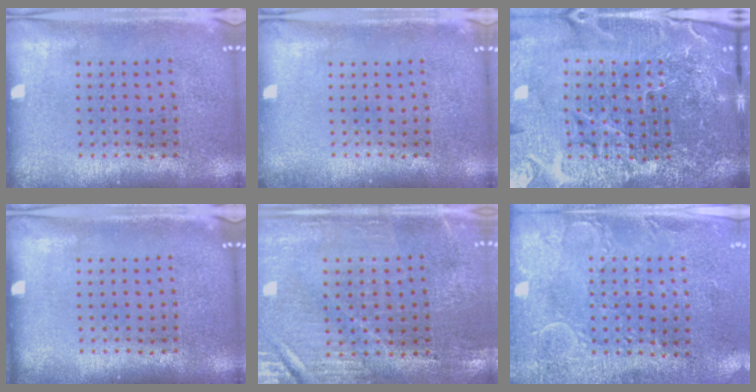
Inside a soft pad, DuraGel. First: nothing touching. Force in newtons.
{"total": 0.6, "press": 0.6, "slide": 0.1}
{"total": 6.4, "press": 5.7, "slide": 2.9}
{"total": 0.0}
{"total": 0.9, "press": 0.8, "slide": 0.3}
{"total": 2.9, "press": 2.4, "slide": 1.6}